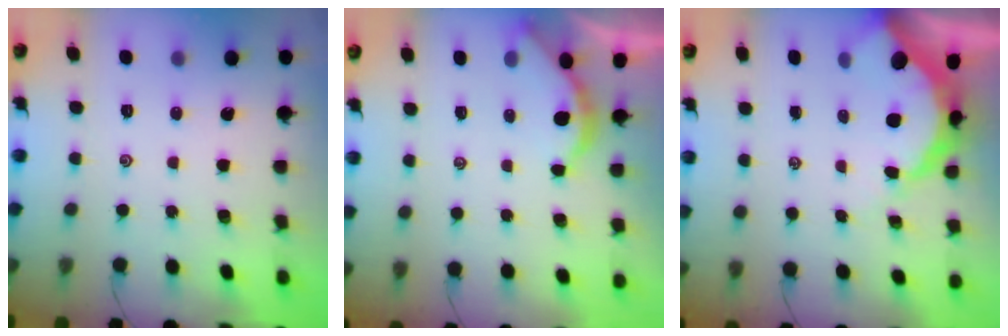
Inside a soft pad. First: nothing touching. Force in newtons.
{"total": 1.9, "press": 1.9, "slide": 0.1}
{"total": 8.6, "press": 8.6, "slide": 0.8}